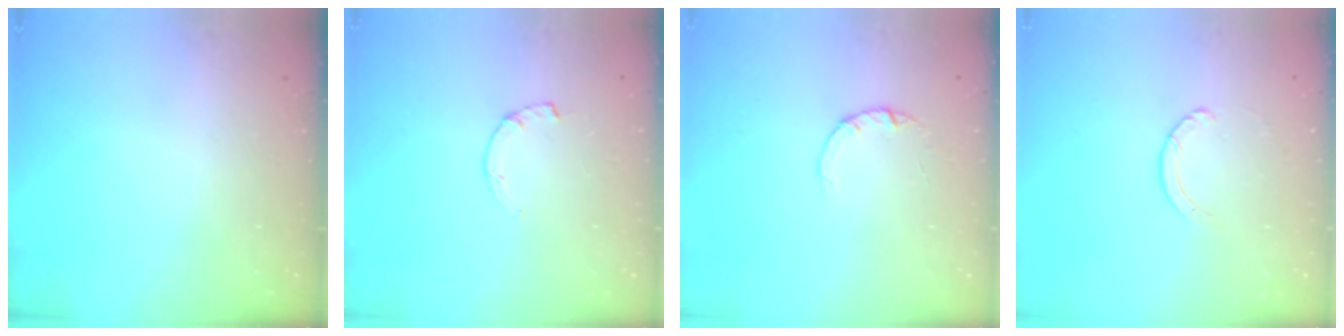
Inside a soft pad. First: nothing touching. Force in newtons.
{"total": 1.0, "press": 0.9, "slide": 0.2}
{"total": 1.4, "press": 1.4, "slide": 0.2}
{"total": 1.3, "press": 1.2, "slide": 0.2}